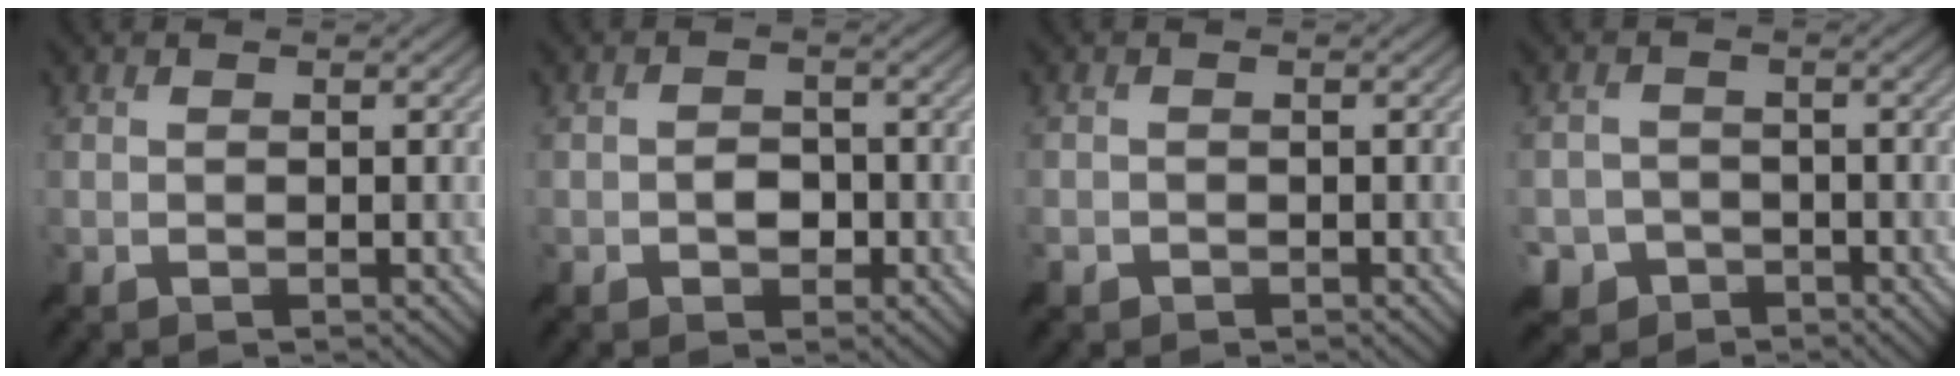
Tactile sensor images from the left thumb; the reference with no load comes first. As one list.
[{"total": 2.2, "force": [-0.8, 1.7, 1.3], "torque": [-0.023, -0.001, -0.017]}, {"total": 1.3, "force": [-0.9, 0.8, 0.3], "torque": [-0.008, -0.003, -0.023]}, {"total": 4.2, "force": [-2.6, 3.2, 0.7], "torque": [-0.009, 0.000, -0.054]}]